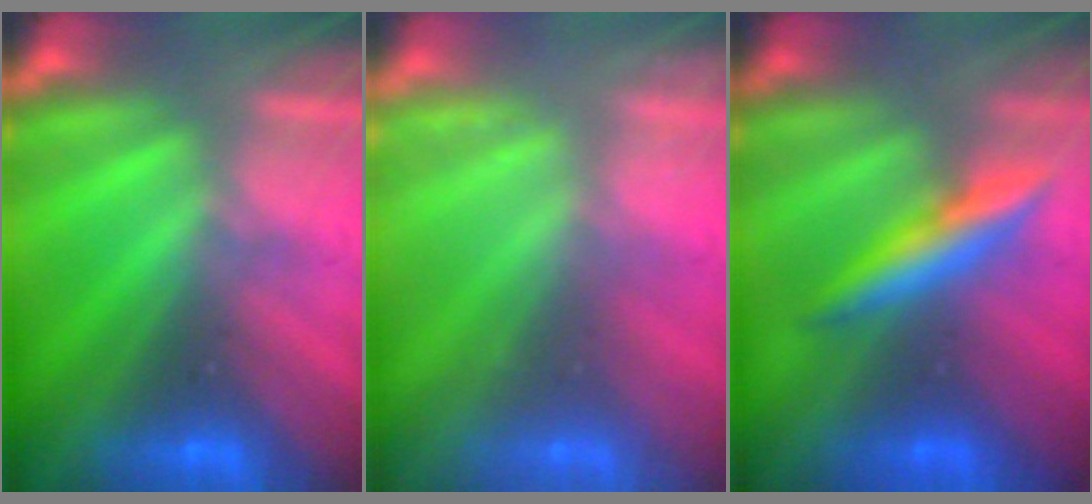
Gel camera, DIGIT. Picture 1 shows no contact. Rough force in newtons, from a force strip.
{"total": 2.2}
{"total": 2.6}